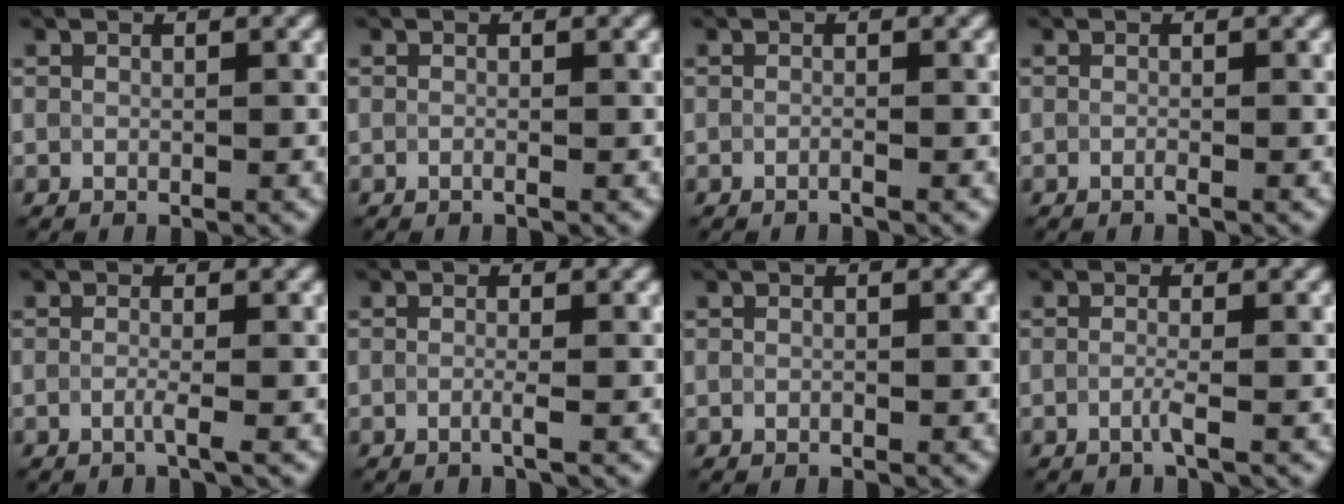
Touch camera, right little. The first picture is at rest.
{"total": 0.6, "force": [-0.6, 0.0, 0.1], "torque": [0.000, -0.010, -0.015]}
{"total": 1.0, "force": [-1.0, -0.3, -0.2], "torque": [0.004, -0.004, -0.016]}
{"total": 0.9, "force": [-0.9, -0.2, -0.1], "torque": [0.003, -0.005, -0.014]}
{"total": 1.0, "force": [-0.9, -0.1, 0.4], "torque": [-0.008, -0.006, -0.018]}
{"total": 0.9, "force": [-0.8, -0.1, 0.3], "torque": [-0.004, -0.006, -0.016]}
{"total": 0.5, "force": [-0.4, -0.2, -0.2], "torque": [0.000, -0.004, -0.005]}
{"total": 1.1, "force": [-1.0, -0.3, 0.3], "torque": [-0.009, -0.003, -0.020]}